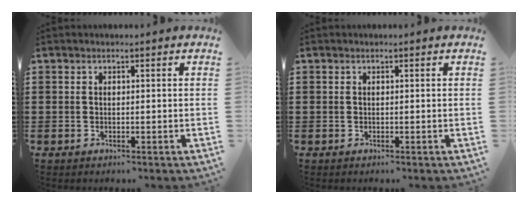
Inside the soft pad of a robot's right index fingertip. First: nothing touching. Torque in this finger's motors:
{"motor_torque": [0.41, 0.24, -0.01, -0.01]}